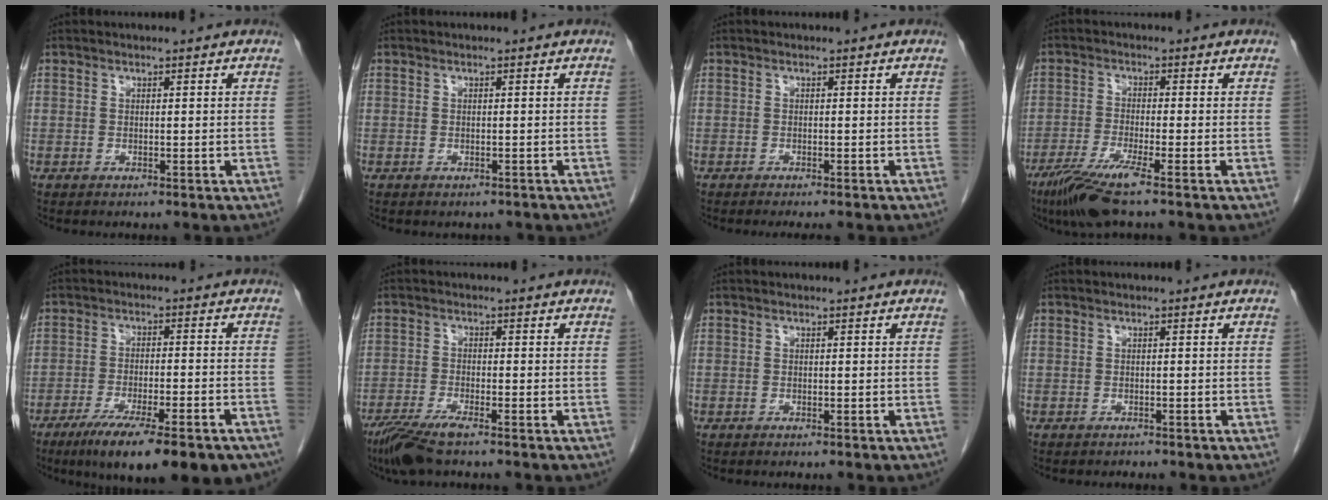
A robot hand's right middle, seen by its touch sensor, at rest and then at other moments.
{"total": 1.0, "force": [-0.9, 0.6, 0.1], "torque": [-0.006, 0.000, -0.012]}
{"total": 3.2, "force": [-2.8, 0.2, 1.5], "torque": [-0.015, -0.005, -0.037]}
{"total": 7.0, "force": [-4.6, -0.3, 5.3], "torque": [-0.105, -0.023, -0.090]}
{"total": 17.6, "force": [-12.4, 3.4, 11.9], "torque": [-0.137, -0.020, -0.185]}
{"total": 6.0, "force": [-4.4, 0.5, 4.0], "torque": [-0.081, -0.017, -0.082]}
{"total": 0.0}
{"total": 0.6, "force": [-0.6, 0.2, -0.1], "torque": [-0.005, -0.001, -0.010]}